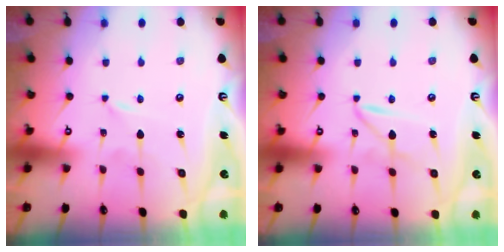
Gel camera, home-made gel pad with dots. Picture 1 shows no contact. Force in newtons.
{"total": 2.9, "press": 2.9, "slide": 0.2}